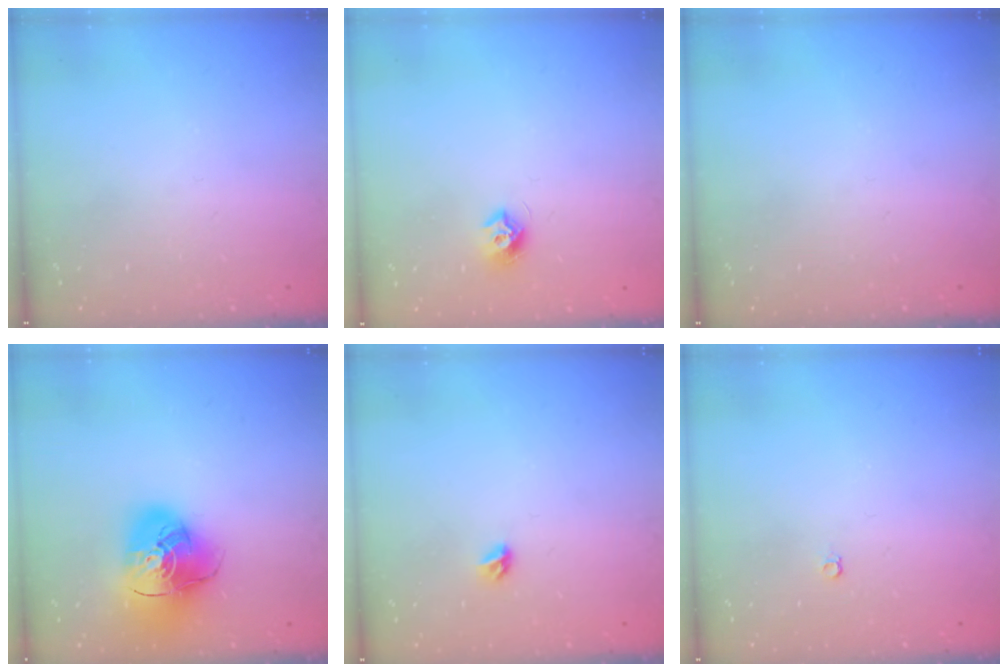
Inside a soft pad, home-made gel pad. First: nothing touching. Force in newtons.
{"total": 7.3, "press": 7.3, "slide": 0.6}
{"total": 0.0}
{"total": 17.3, "press": 17.2, "slide": 2.0}
{"total": 3.8, "press": 3.8, "slide": 0.7}
{"total": 3.6, "press": 3.6, "slide": 0.6}